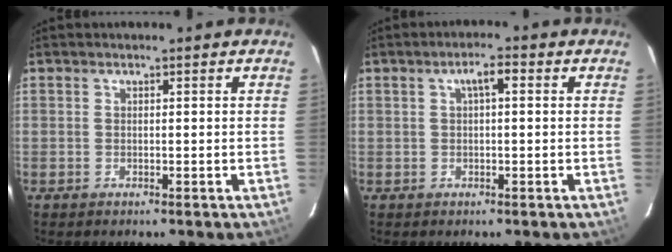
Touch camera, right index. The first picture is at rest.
{"total": 2.9, "force": [0.7, 0.8, 2.7], "torque": [-0.050, 0.011, 0.012]}